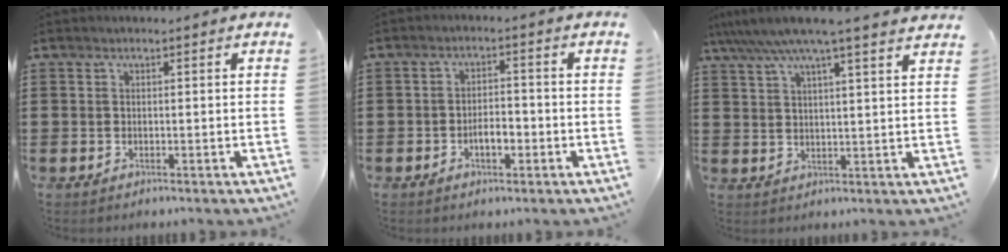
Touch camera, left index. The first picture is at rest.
{"total": 3.5, "force": [-1.2, 1.6, 2.9], "torque": [-0.052, 0.005, -0.023]}
{"total": 7.0, "force": [5.8, -0.4, 3.9], "torque": [-0.092, -0.023, 0.100]}